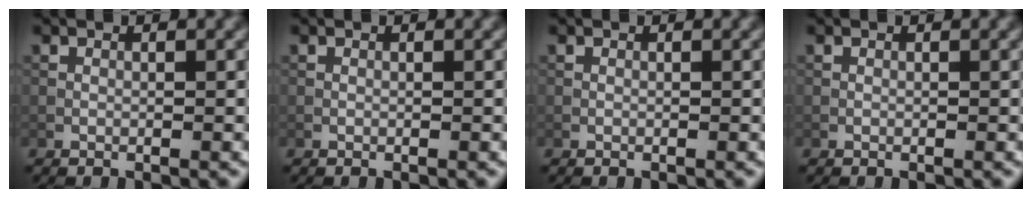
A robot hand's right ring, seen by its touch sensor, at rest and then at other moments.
{"total": 0.0}
{"total": 0.0}
{"total": 0.0}